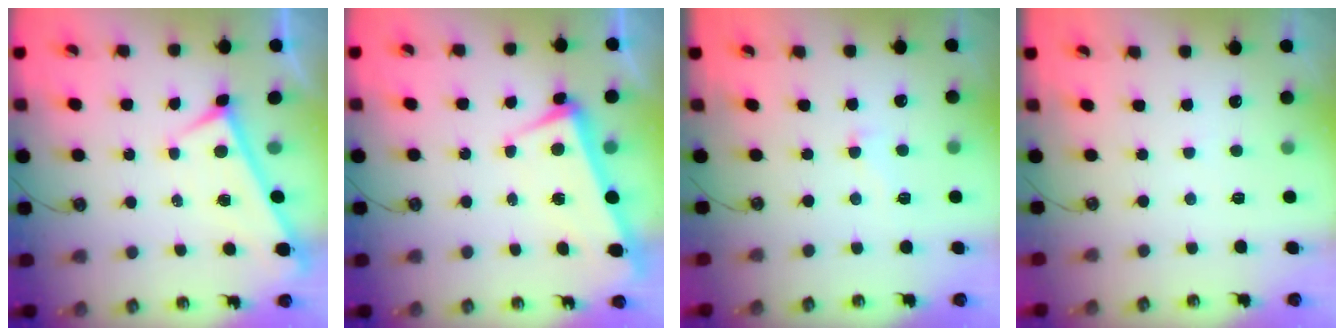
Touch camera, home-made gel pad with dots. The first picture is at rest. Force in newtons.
{"total": 2.2, "press": 2.1, "slide": 0.9}
{"total": 2.3, "press": 2.2, "slide": 0.9}
{"total": 4.1, "press": 4.1, "slide": 0.3}